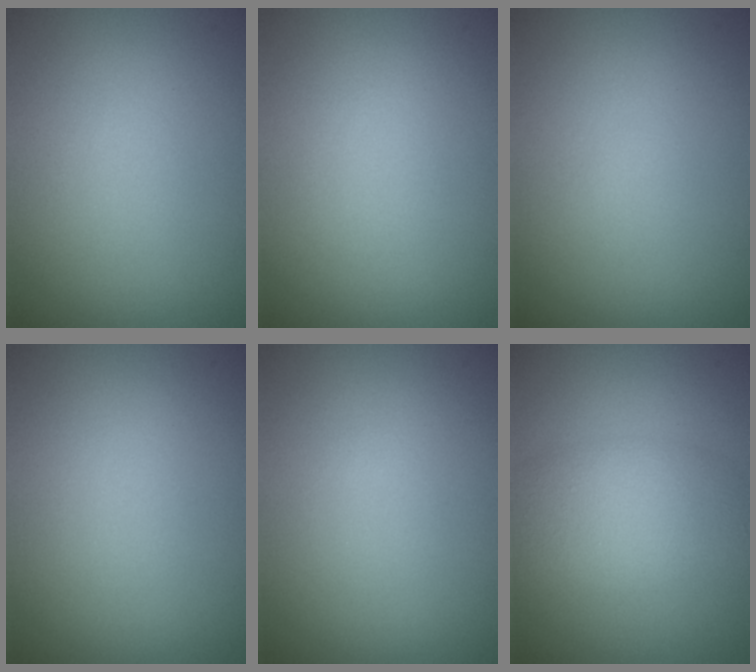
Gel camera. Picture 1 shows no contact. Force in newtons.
{"total": 0.0}
{"total": 0.0}
{"total": 0.0}
{"total": 0.0}
{"total": 4.6, "press": 4.6, "slide": 0.3}